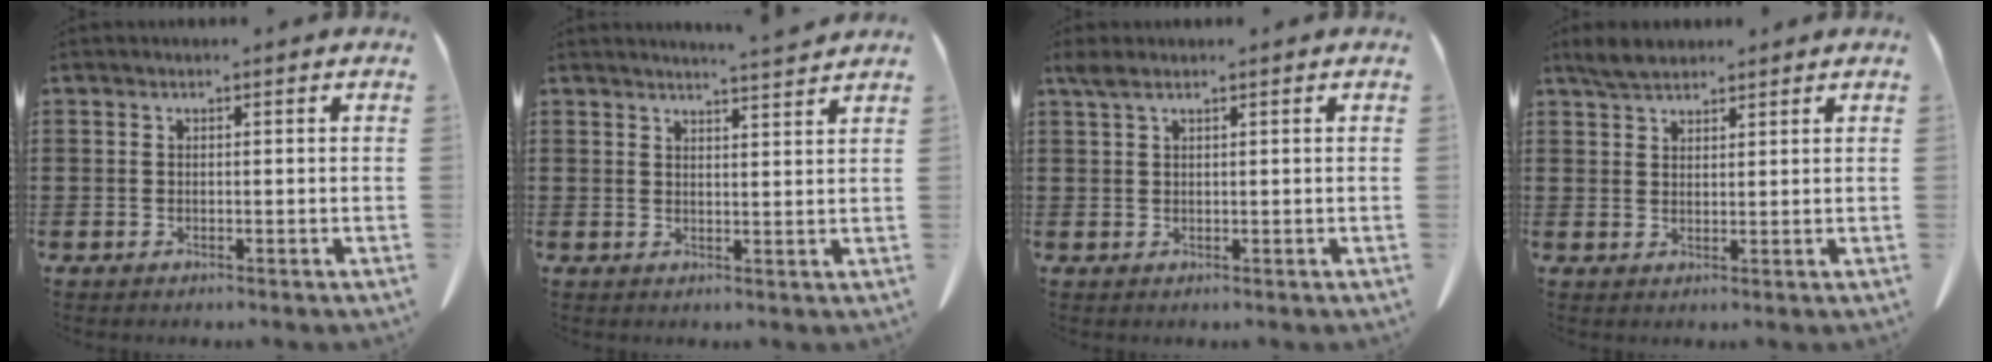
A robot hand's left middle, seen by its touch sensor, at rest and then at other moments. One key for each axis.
{"total": 3.4, "fx": 3.3, "fy": -0.5, "fz": 0.5, "tx": -0.018, "ty": -0.012, "tz": 0.062}
{"total": 1.7, "fx": 1.0, "fy": 0.5, "fz": 1.2, "tx": -0.028, "ty": 0.001, "tz": 0.019}
{"total": 3.3, "fx": 2.9, "fy": 1.1, "fz": 1.3, "tx": -0.033, "ty": 0.001, "tz": 0.056}